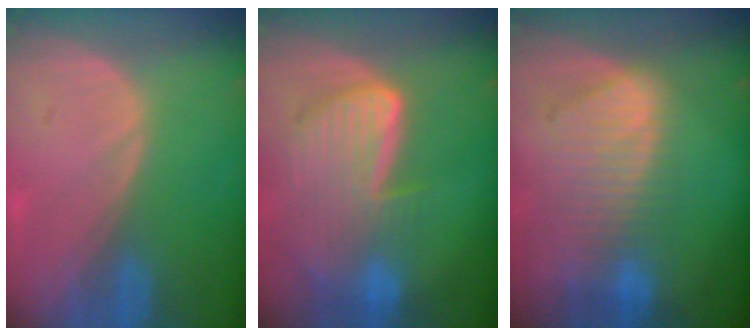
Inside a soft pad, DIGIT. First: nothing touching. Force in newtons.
{"total": 9.1, "press": 8.0, "slide": 4.4}
{"total": 9.2, "press": 8.1, "slide": 4.5}